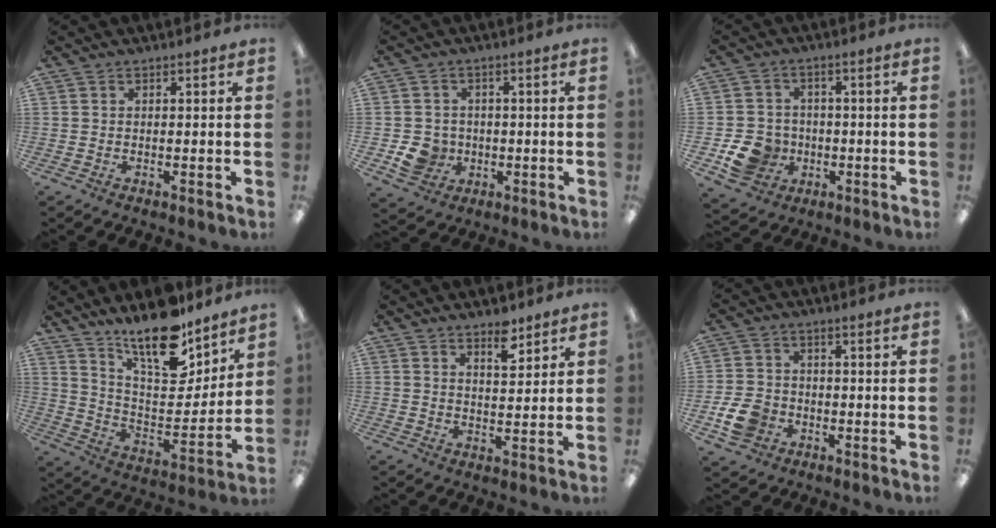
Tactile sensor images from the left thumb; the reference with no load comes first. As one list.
[{"total": 6.3, "force": [-1.5, 5.7, 2.2], "torque": [-0.045, 0.007, -0.026]}, {"total": 9.0, "force": [-2.9, 7.7, 3.5], "torque": [-0.087, 0.018, -0.048]}, {"total": 17.7, "force": [14.2, 6.0, 8.7], "torque": [-0.150, -0.100, 0.245]}, {"total": 5.5, "force": [4.3, 2.0, 2.9], "torque": [-0.025, -0.029, 0.069]}, {"total": 7.6, "force": [-2.8, 5.9, 3.9], "torque": [-0.084, 0.011, -0.052]}]